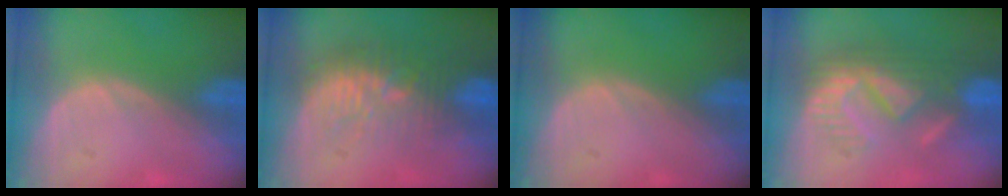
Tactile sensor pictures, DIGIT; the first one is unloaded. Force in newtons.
{"total": 9.7, "press": 9.1, "slide": 3.4}
{"total": 0.0}
{"total": 8.8, "press": 8.7, "slide": 1.7}